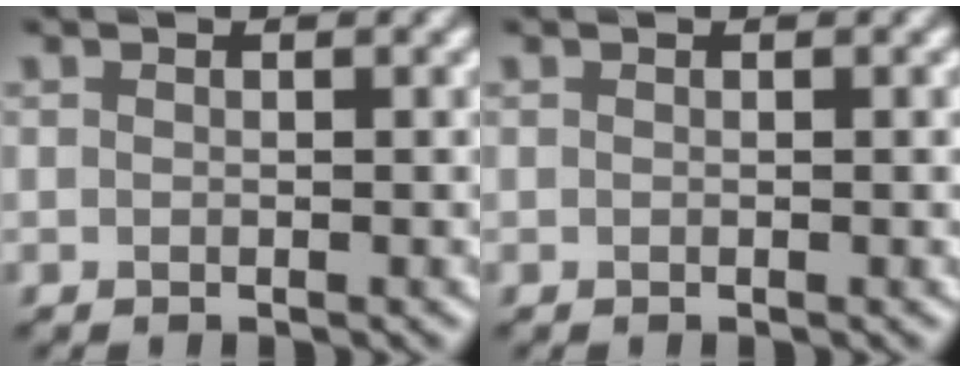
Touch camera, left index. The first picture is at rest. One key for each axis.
{"total": 0.0}